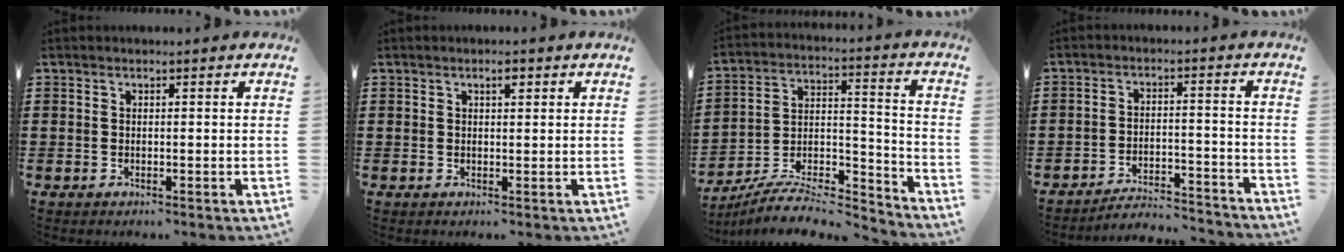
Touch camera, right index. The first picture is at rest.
{"total": 1.5, "force": [0.8, 0.6, 1.2], "torque": [-0.018, 0.002, 0.012]}
{"total": 7.6, "force": [-6.9, 1.7, 2.7], "torque": [-0.043, 0.008, -0.135]}
{"total": 4.2, "force": [-4.1, 0.2, 0.7], "torque": [-0.018, 0.002, -0.085]}